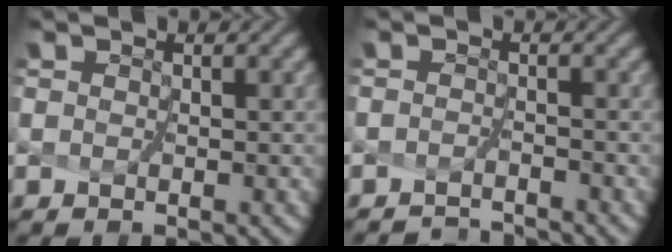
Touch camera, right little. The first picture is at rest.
{"total": 2.3, "force": [-2.2, -0.5, -0.5], "torque": [0.006, -0.006, -0.037]}